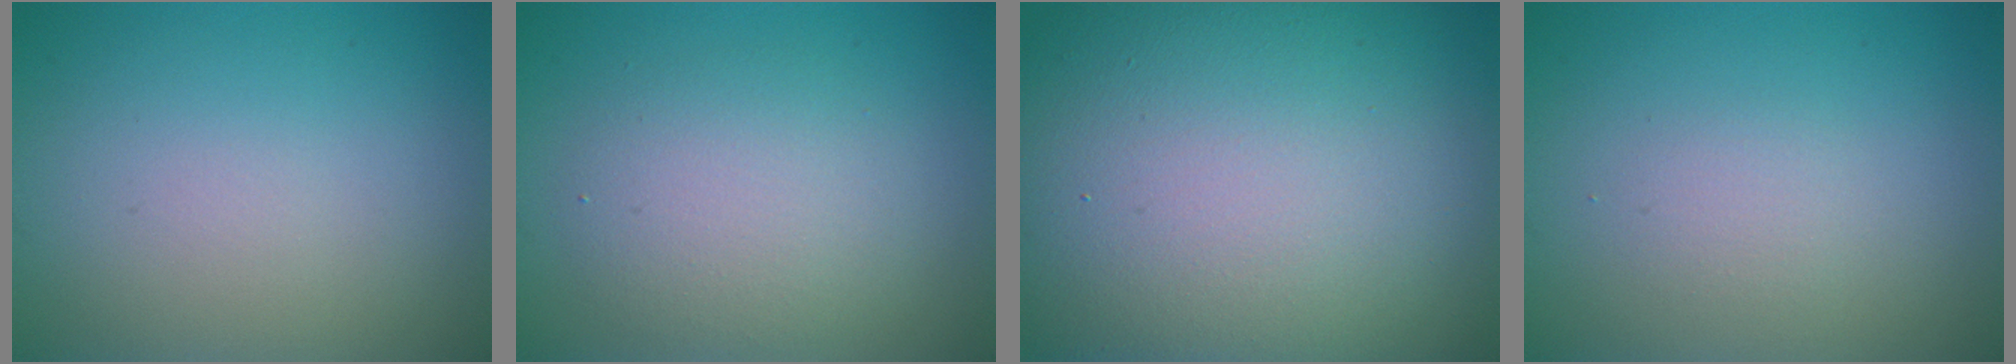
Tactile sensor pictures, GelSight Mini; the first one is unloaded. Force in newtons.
{"total": 3.9, "press": 3.9, "slide": 0.2}
{"total": 21.1, "press": 21.1, "slide": 0.8}
{"total": 1.1, "press": 1.1, "slide": 0.1}